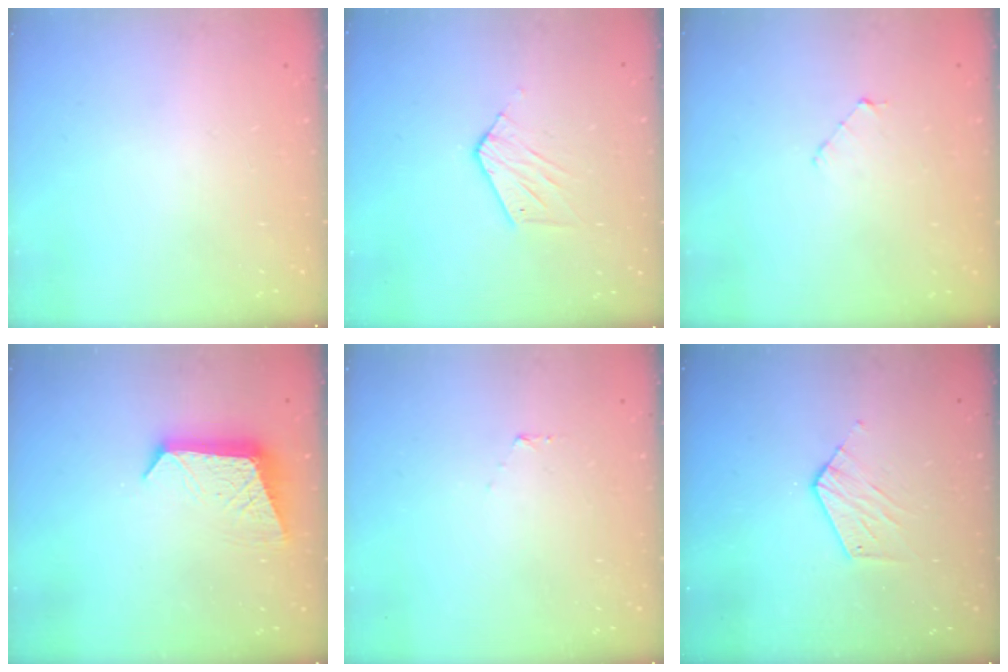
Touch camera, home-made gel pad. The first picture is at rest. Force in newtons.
{"total": 6.2, "press": 6.2, "slide": 0.5}
{"total": 2.9, "press": 2.9, "slide": 0.3}
{"total": 9.4, "press": 9.4, "slide": 0.5}
{"total": 3.3, "press": 3.3, "slide": 0.3}
{"total": 6.5, "press": 6.5, "slide": 0.4}